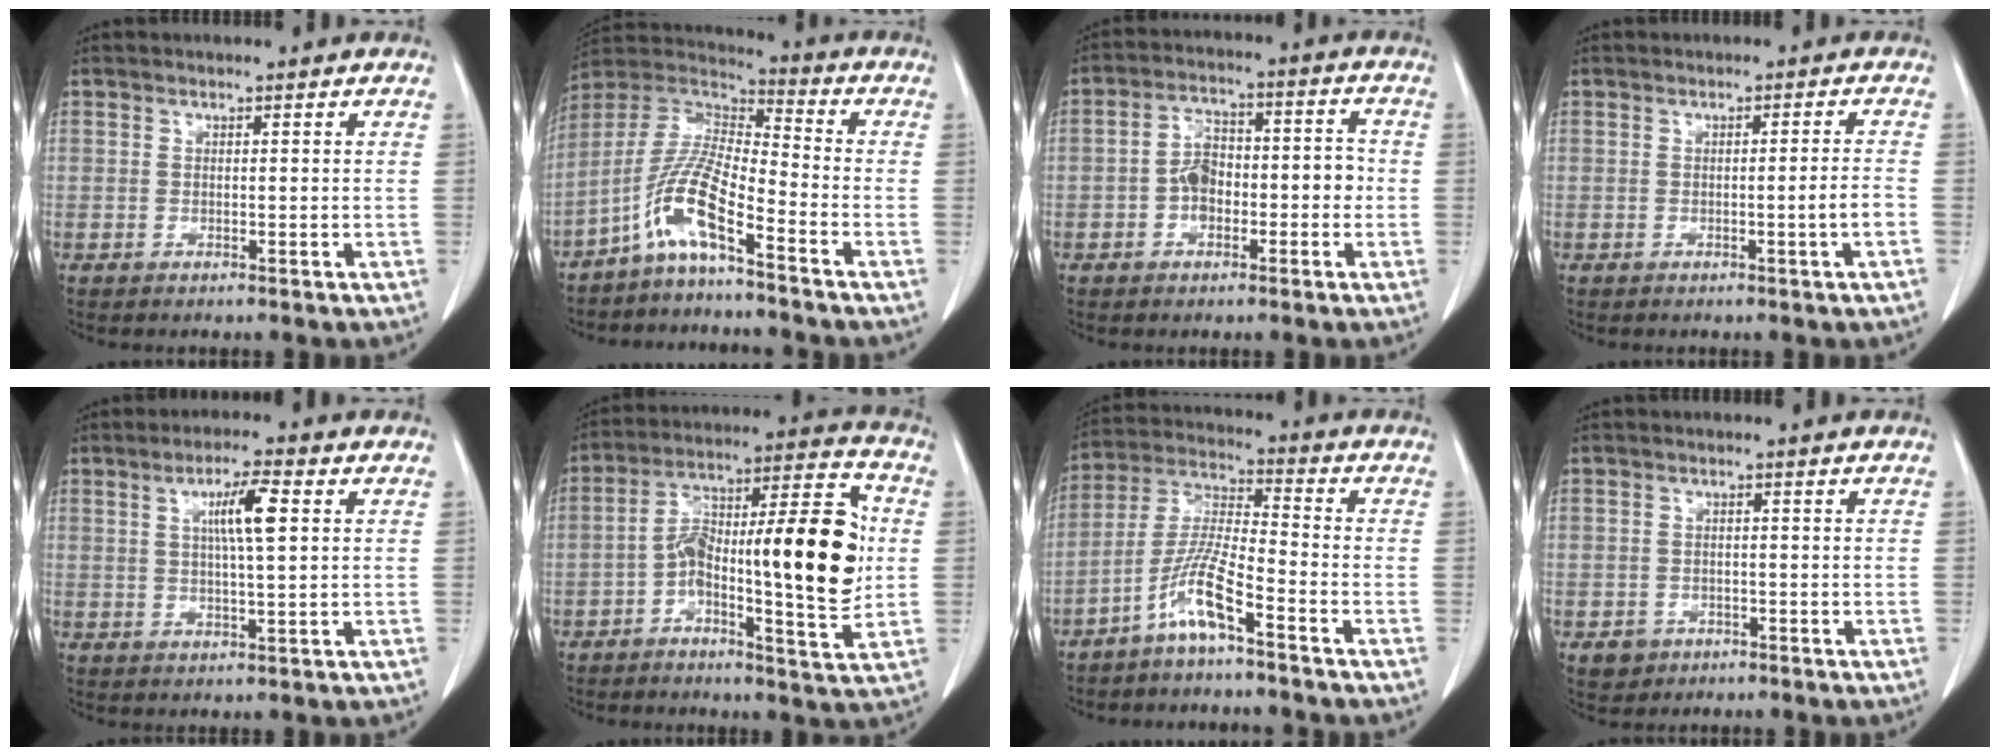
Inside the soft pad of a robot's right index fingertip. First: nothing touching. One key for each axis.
{"total": 9.8, "fx": -5.9, "fy": 1.0, "fz": 7.7, "tx": -0.171, "ty": 0.010, "tz": -0.123}
{"total": 7.3, "fx": -1.8, "fy": 4.1, "fz": 5.7, "tx": -0.100, "ty": 0.040, "tz": -0.032}
{"total": 2.6, "fx": -1.0, "fy": -0.7, "fz": 2.3, "tx": -0.034, "ty": -0.003, "tz": -0.017}
{"total": 6.1, "fx": 1.6, "fy": 0.3, "fz": 5.9, "tx": -0.103, "ty": 0.002, "tz": 0.027}
{"total": 18.9, "fx": -1.1, "fy": 3.9, "fz": 18.4, "tx": -0.290, "ty": 0.036, "tz": -0.018}
{"total": 8.4, "fx": -5.1, "fy": 0.3, "fz": 6.6, "tx": -0.147, "ty": -0.002, "tz": -0.106}
{"total": 2.5, "fx": -1.3, "fy": 2.2, "fz": 0.3, "tx": -0.004, "ty": 0.009, "tz": -0.012}